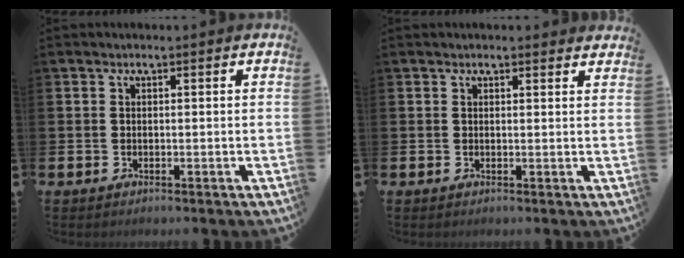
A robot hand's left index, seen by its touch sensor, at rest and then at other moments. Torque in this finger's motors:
{"motor_torque": [1.11, -1.02, 0.15, 0.10]}